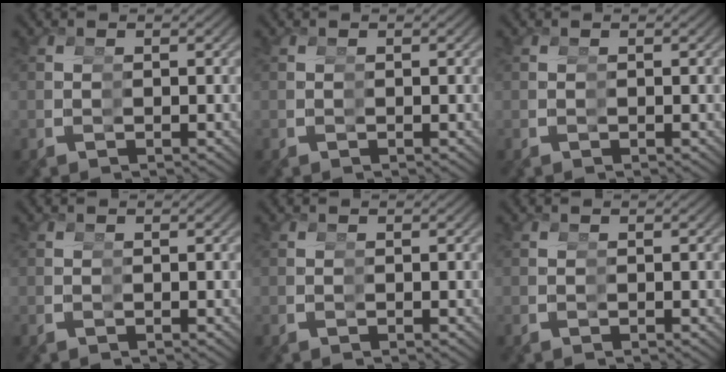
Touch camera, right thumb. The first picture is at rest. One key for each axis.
{"total": 0.0}
{"total": 0.0}
{"total": 0.0}
{"total": 0.0}
{"total": 0.0}